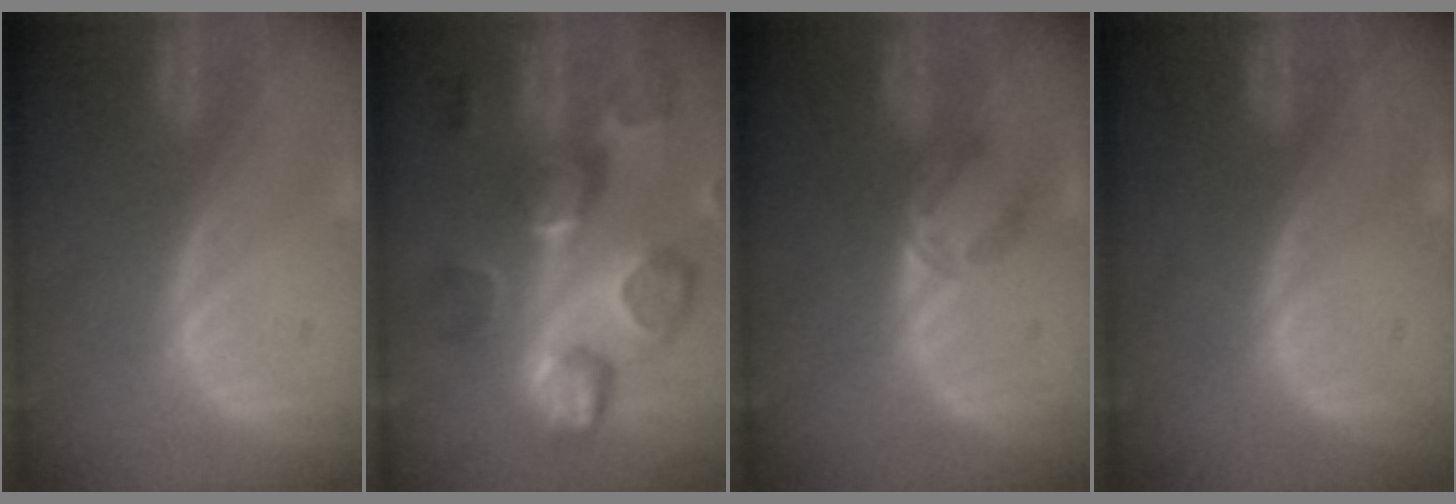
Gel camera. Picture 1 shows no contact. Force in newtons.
{"total": 12.7, "press": 11.2, "slide": 6.0}
{"total": 2.9, "press": 2.7, "slide": 1.0}
{"total": 0.0}